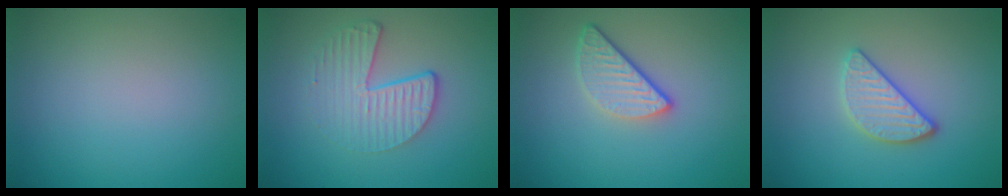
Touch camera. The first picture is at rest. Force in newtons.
{"total": 4.5, "press": 3.0, "slide": 3.3}
{"total": 3.3, "press": 2.6, "slide": 2.0}
{"total": 3.1, "press": 2.8, "slide": 1.4}